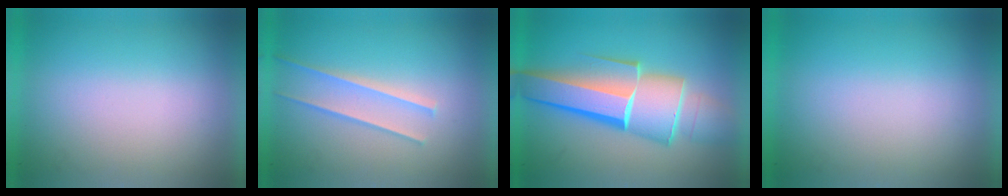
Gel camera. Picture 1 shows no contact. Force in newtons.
{"total": 1.5}
{"total": 8.1}
{"total": 0.0}